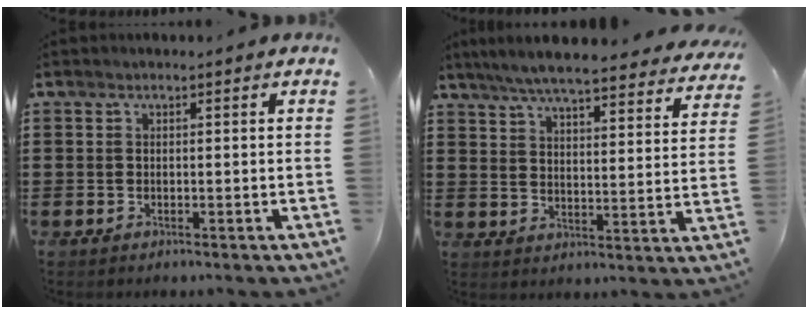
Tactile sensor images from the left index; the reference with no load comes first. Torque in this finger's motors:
{"motor_torque": [1.03, -0.39, 1.05, 0.21]}